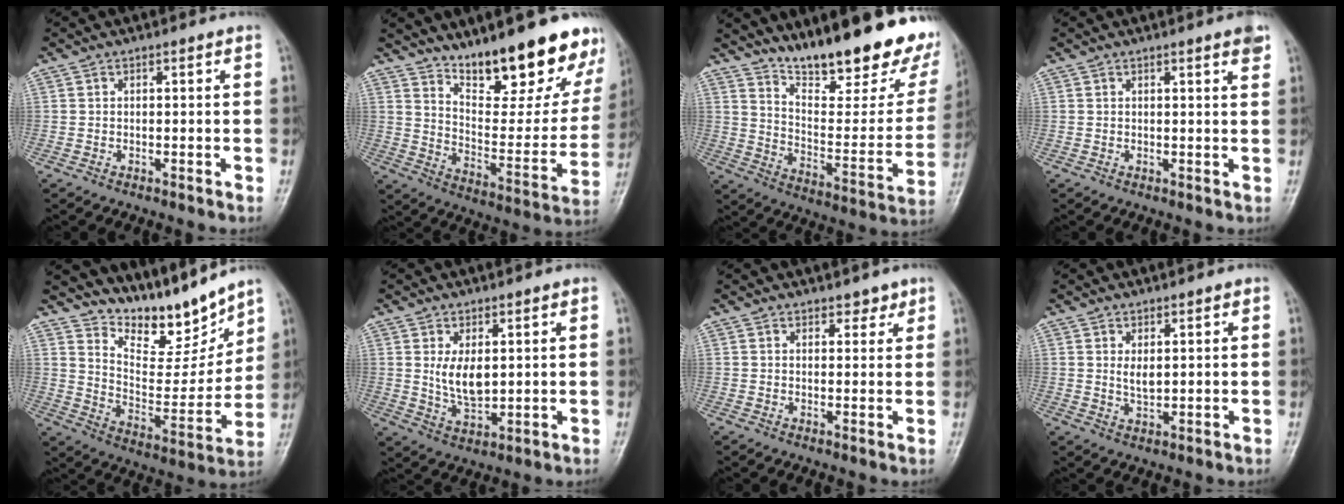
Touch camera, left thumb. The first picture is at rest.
{"total": 21.5, "force": [15.9, 6.9, 12.7], "torque": [-0.127, -0.107, 0.241]}
{"total": 26.2, "force": [19.8, 7.0, 15.7], "torque": [-0.188, -0.115, 0.285]}
{"total": 2.3, "force": [1.5, 0.1, 1.7], "torque": [-0.020, -0.005, 0.015]}
{"total": 14.0, "force": [12.2, 4.3, 5.1], "torque": [-0.041, -0.093, 0.215]}
{"total": 6.2, "force": [1.5, 3.4, 5.0], "torque": [-0.077, -0.018, 0.037]}
{"total": 2.2, "force": [1.7, 1.2, 0.6], "torque": [0.012, -0.009, 0.019]}
{"total": 2.7, "force": [1.0, 1.3, 2.1], "torque": [-0.031, -0.011, 0.020]}